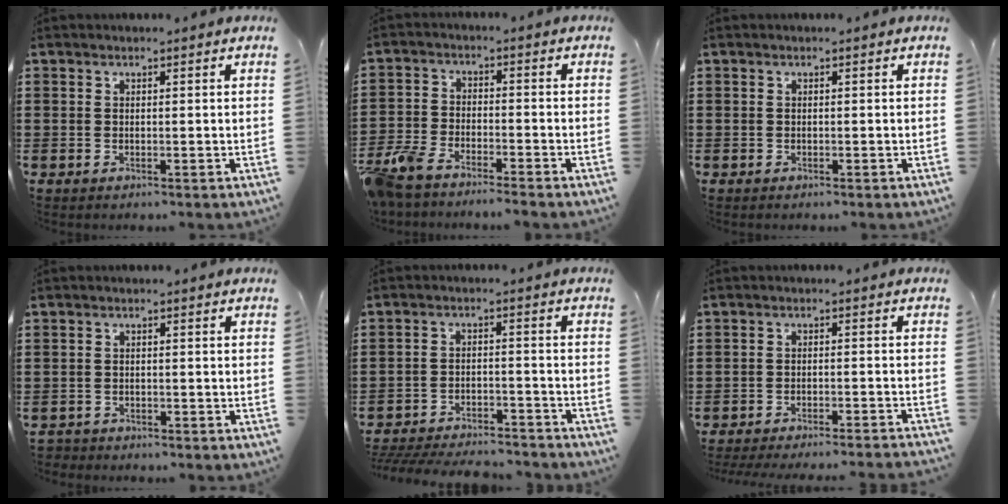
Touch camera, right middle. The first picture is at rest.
{"total": 5.4, "force": [-5.1, 0.8, 1.7], "torque": [-0.070, -0.013, -0.110]}
{"total": 0.0}
{"total": 1.5, "force": [-1.5, 0.3, -0.2], "torque": [-0.003, 0.001, -0.034]}
{"total": 5.3, "force": [-5.2, 0.5, 0.9], "torque": [-0.025, 0.003, -0.109]}
{"total": 3.1, "force": [-3.0, -0.3, 0.6], "torque": [-0.011, -0.002, -0.061]}